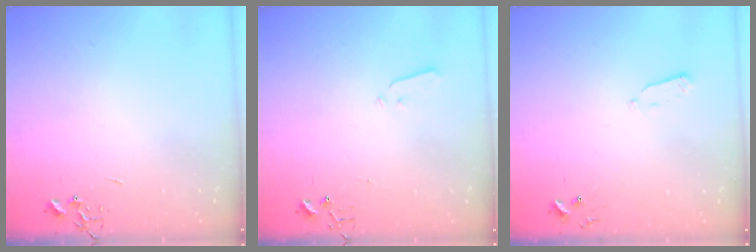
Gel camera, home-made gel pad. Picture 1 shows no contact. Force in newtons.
{"total": 3.0, "press": 2.9, "slide": 0.7}
{"total": 3.7, "press": 3.6, "slide": 0.8}